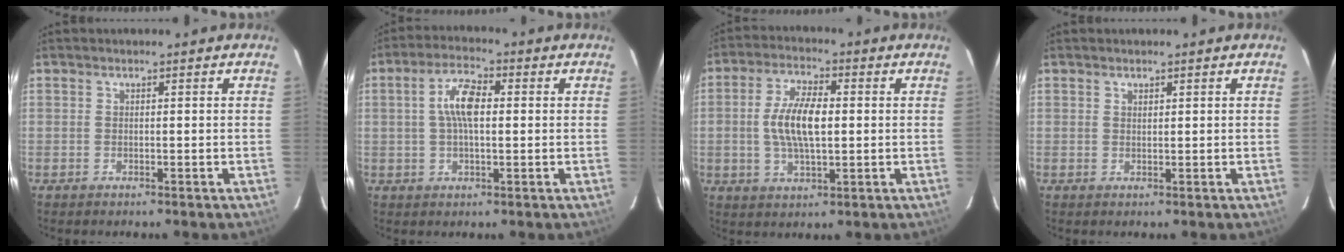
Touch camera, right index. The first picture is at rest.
{"total": 6.9, "force": [0.9, 2.7, 6.3], "torque": [-0.120, 0.015, 0.015]}
{"total": 9.4, "force": [0.2, 3.9, 8.5], "torque": [-0.167, 0.007, 0.004]}
{"total": 0.7, "force": [0.6, 0.4, 0.2], "torque": [-0.004, 0.001, 0.011]}